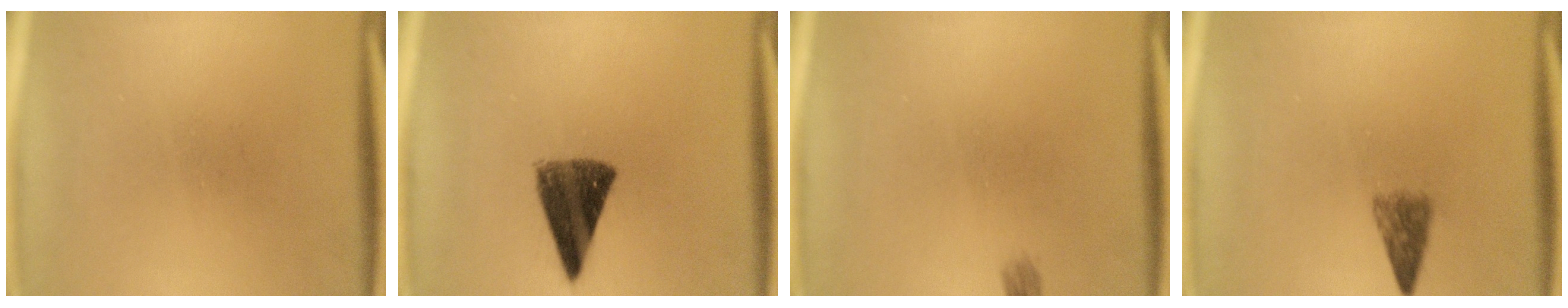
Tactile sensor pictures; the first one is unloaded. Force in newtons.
{"total": 9.5}
{"total": 1.0}
{"total": 2.9}